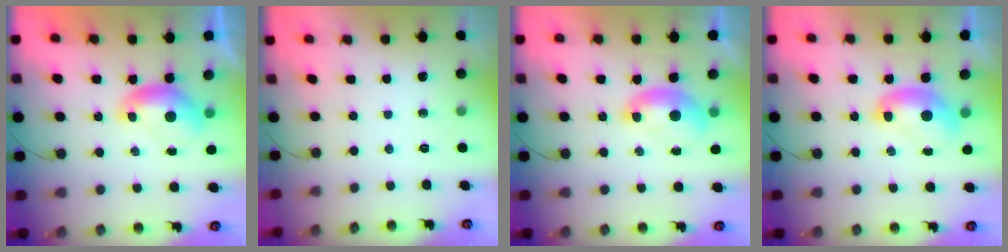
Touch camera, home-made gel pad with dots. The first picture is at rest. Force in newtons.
{"total": 0.0}
{"total": 1.8, "press": 1.6, "slide": 0.7}
{"total": 2.2, "press": 2.2, "slide": 0.1}